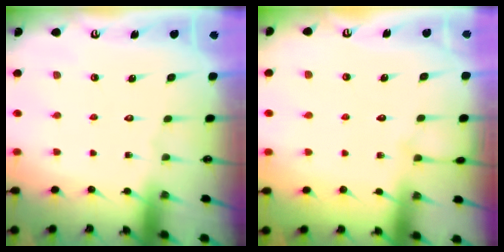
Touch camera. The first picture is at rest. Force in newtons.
{"total": 3.7, "press": 3.7, "slide": 0.5}